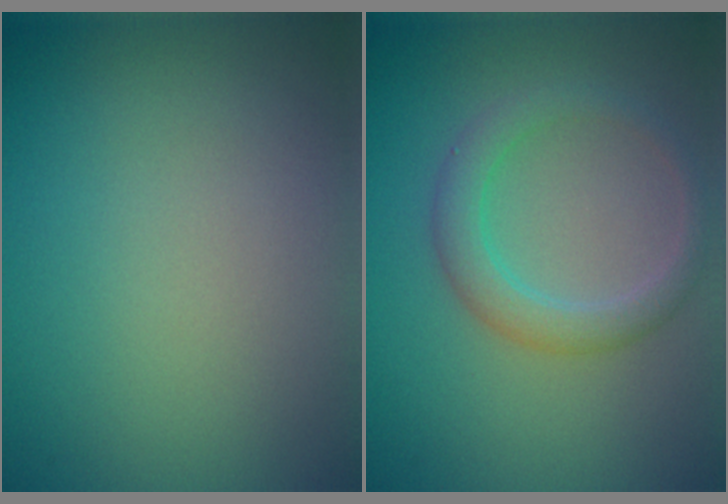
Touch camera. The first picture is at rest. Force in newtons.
{"total": 2.8, "press": 2.8, "slide": 0.1}